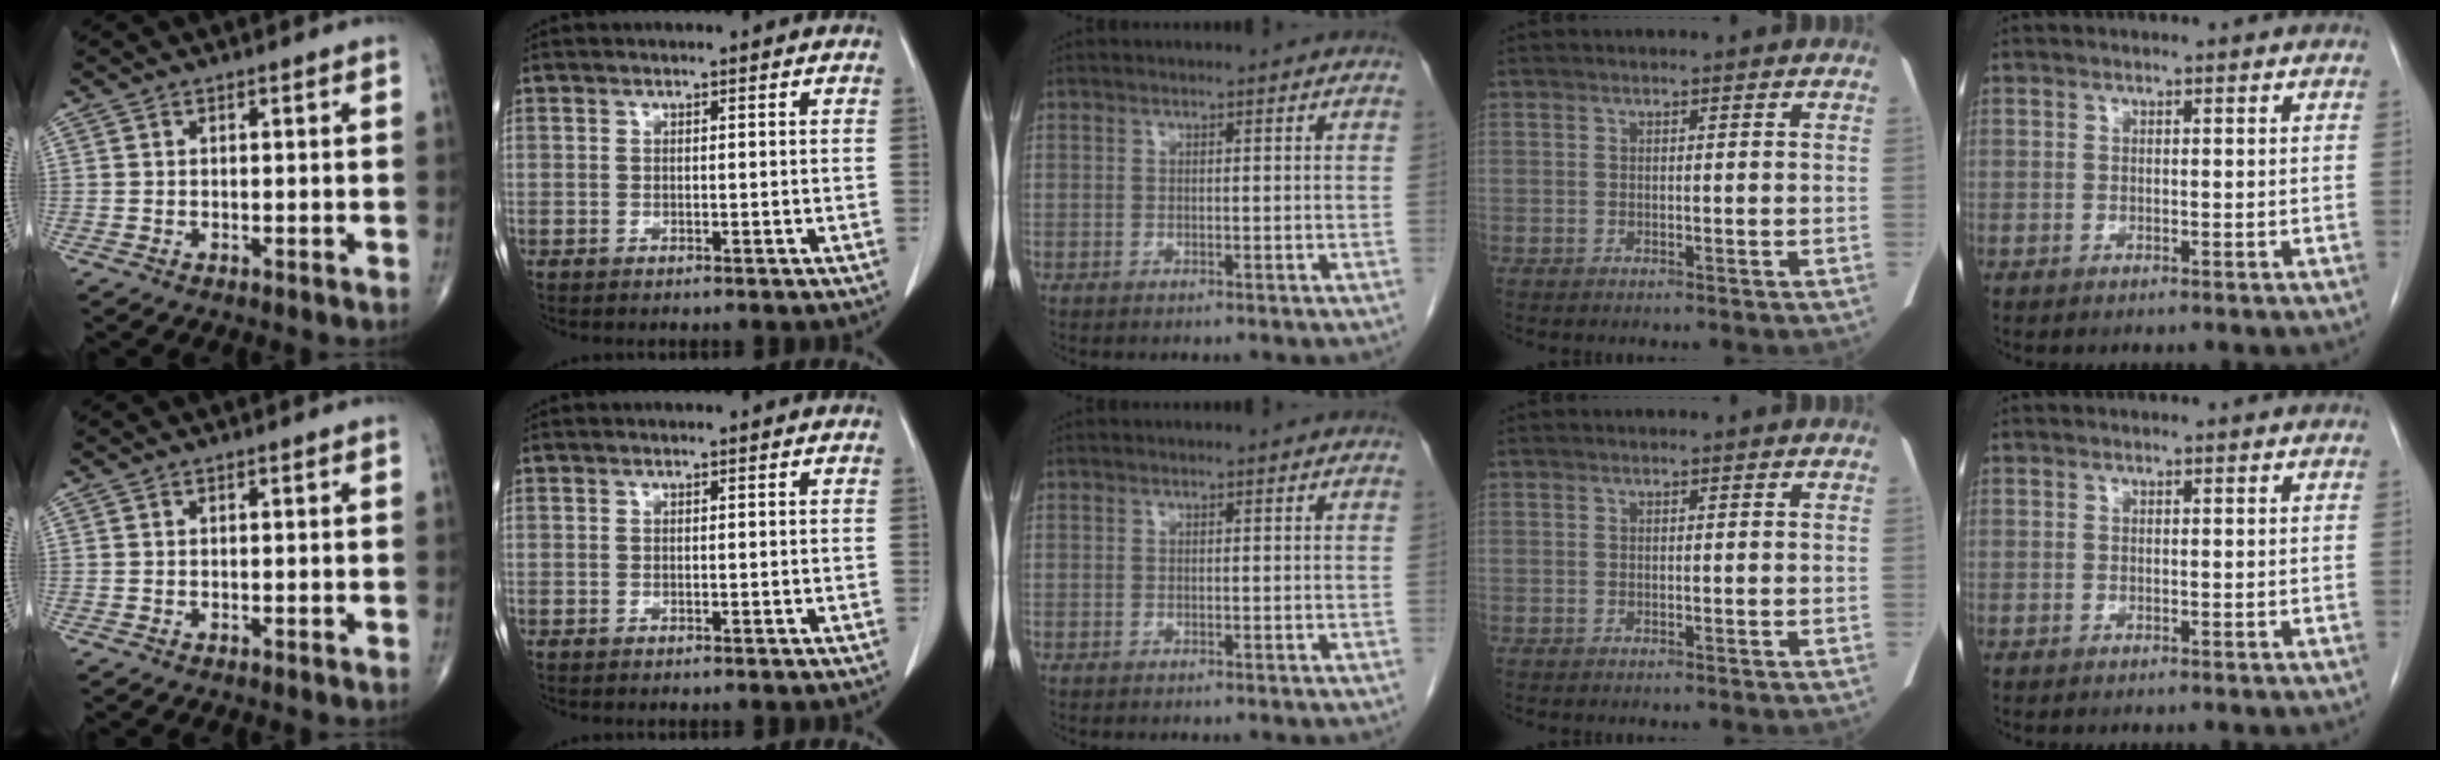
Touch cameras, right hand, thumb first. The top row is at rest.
{}